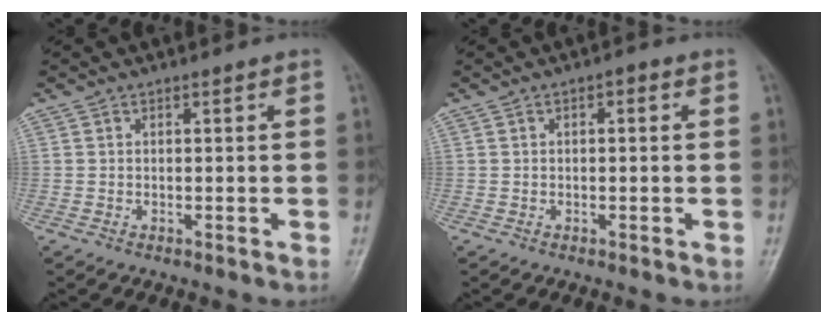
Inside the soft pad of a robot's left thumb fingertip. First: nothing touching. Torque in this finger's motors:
{"motor_torque": [-0.08, 0.02, -0.13, -0.03, -0.05]}